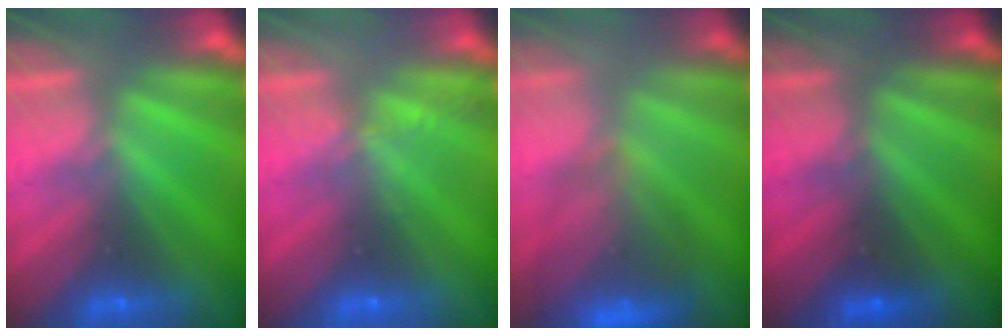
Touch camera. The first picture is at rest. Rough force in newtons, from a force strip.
{"total": 2.2}
{"total": 9.3}
{"total": 1.8}